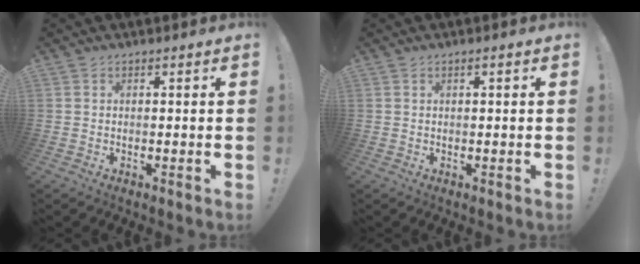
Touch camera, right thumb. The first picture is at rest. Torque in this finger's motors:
{"motor_torque": [0.15, 0.22, 0.00, 0.03, 0.05]}